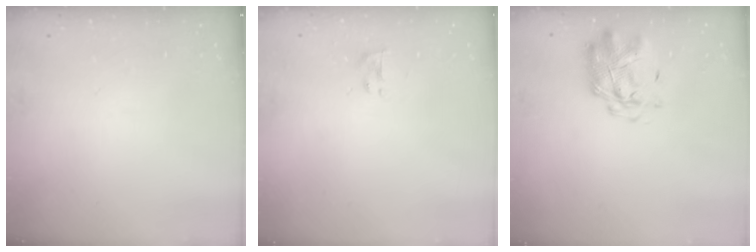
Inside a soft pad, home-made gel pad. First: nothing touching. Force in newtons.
{"total": 1.5, "press": 1.3, "slide": 0.7}
{"total": 2.6, "press": 2.5, "slide": 0.7}